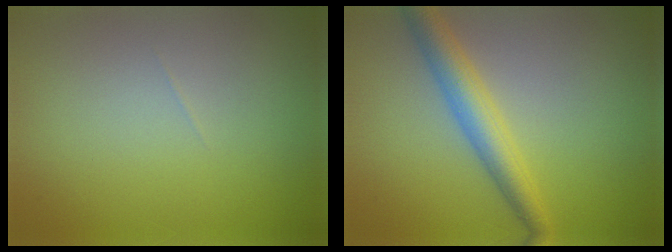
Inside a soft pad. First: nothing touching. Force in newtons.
{"total": 4.1, "press": 4.1, "slide": 0.1}